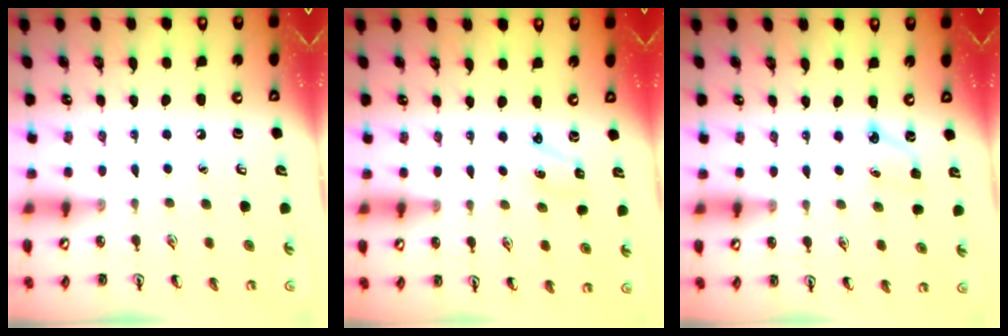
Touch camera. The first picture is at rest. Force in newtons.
{"total": 1.8, "press": 1.7, "slide": 0.7}
{"total": 3.7, "press": 3.5, "slide": 1.1}